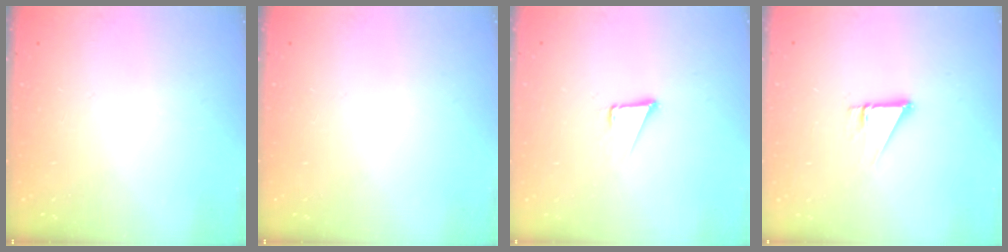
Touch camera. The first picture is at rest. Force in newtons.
{"total": 0.0}
{"total": 1.7, "press": 1.7, "slide": 0.1}
{"total": 2.7, "press": 2.7, "slide": 0.1}